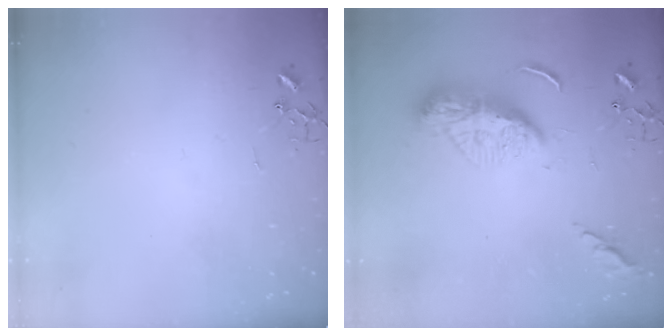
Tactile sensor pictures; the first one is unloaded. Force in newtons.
{"total": 13.3, "press": 13.2, "slide": 1.3}